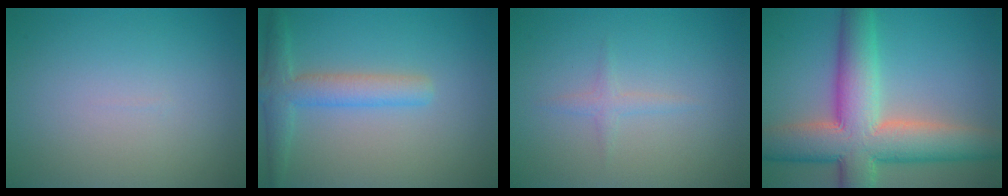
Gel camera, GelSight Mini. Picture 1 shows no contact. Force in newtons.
{"total": 3.5, "press": 3.5, "slide": 0.2}
{"total": 1.1, "press": 1.1, "slide": 0.1}
{"total": 10.9, "press": 10.9, "slide": 0.6}